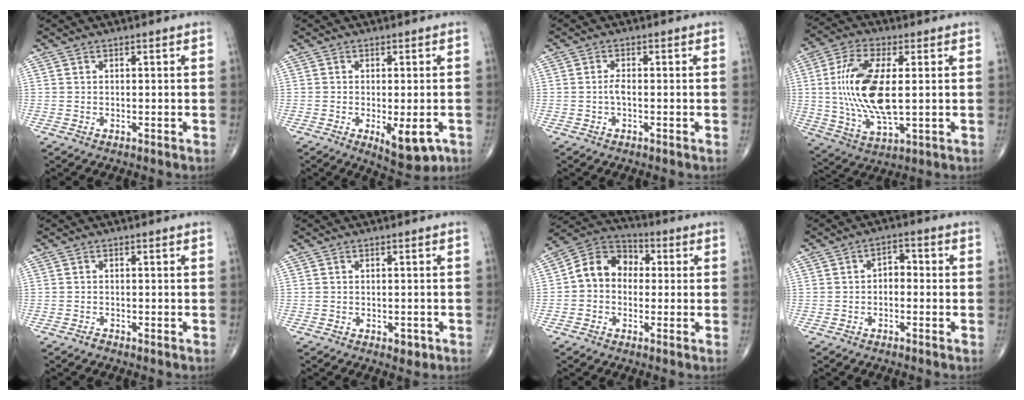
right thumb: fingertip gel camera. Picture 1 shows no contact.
{"total": 7.4, "force": [-2.5, 2.8, 6.3], "torque": [-0.079, -0.011, -0.027]}
{"total": 1.4, "force": [-0.3, 0.5, 1.3], "torque": [-0.025, 0.002, -0.008]}
{"total": 16.4, "force": [1.2, 6.9, 14.8], "torque": [-0.305, -0.010, 0.026]}
{"total": 0.6, "force": [-0.6, 0.2, 0.1], "torque": [0.001, 0.000, -0.014]}
{"total": 2.1, "force": [-1.0, 1.3, 1.4], "torque": [-0.011, 0.005, -0.008]}
{"total": 10.0, "force": [0.1, 8.1, 5.9], "torque": [-0.077, 0.039, -0.014]}
{"total": 3.3, "force": [-0.5, 2.2, 2.4], "torque": [-0.021, 0.017, -0.019]}